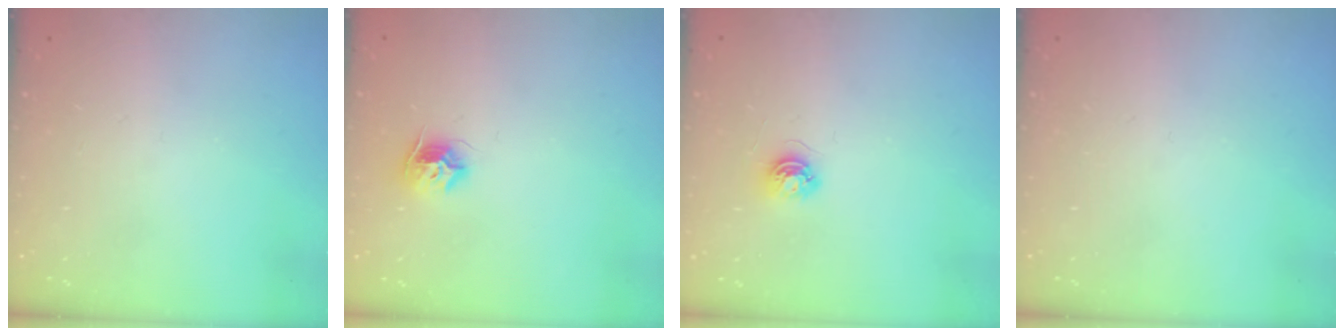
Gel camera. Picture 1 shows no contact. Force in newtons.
{"total": 8.6, "press": 8.6, "slide": 0.3}
{"total": 4.0, "press": 4.0, "slide": 0.5}
{"total": 0.0}